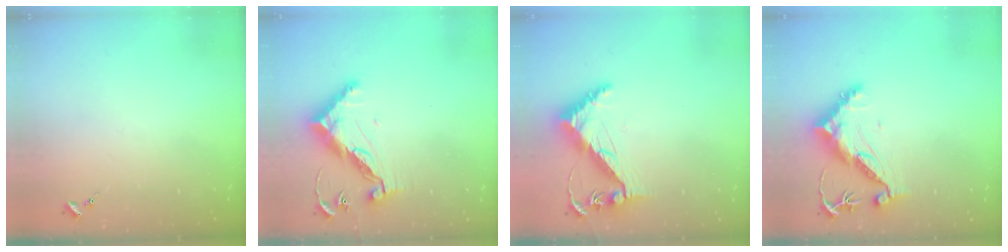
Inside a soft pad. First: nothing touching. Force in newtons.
{"total": 12.8, "press": 12.8, "slide": 0.5}
{"total": 8.7, "press": 8.6, "slide": 0.9}
{"total": 11.7, "press": 11.7, "slide": 0.9}